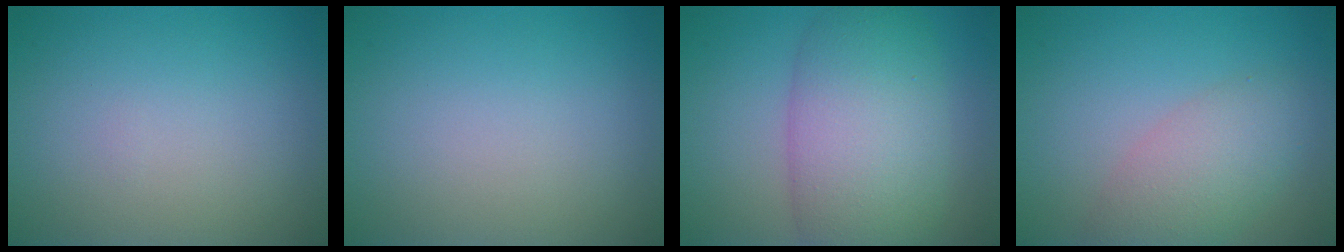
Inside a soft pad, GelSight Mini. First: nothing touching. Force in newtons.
{"total": 0.0}
{"total": 9.0, "press": 8.9, "slide": 0.3}
{"total": 4.2, "press": 4.2, "slide": 0.1}